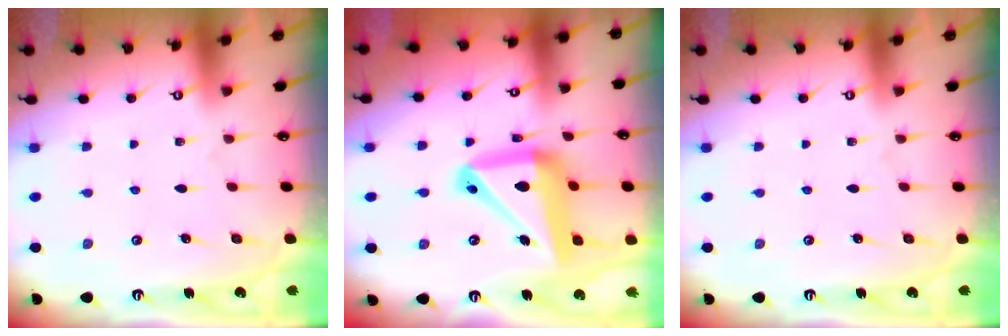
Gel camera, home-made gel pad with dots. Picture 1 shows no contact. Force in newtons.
{"total": 19.0, "press": 18.9, "slide": 2.0}
{"total": 0.0}